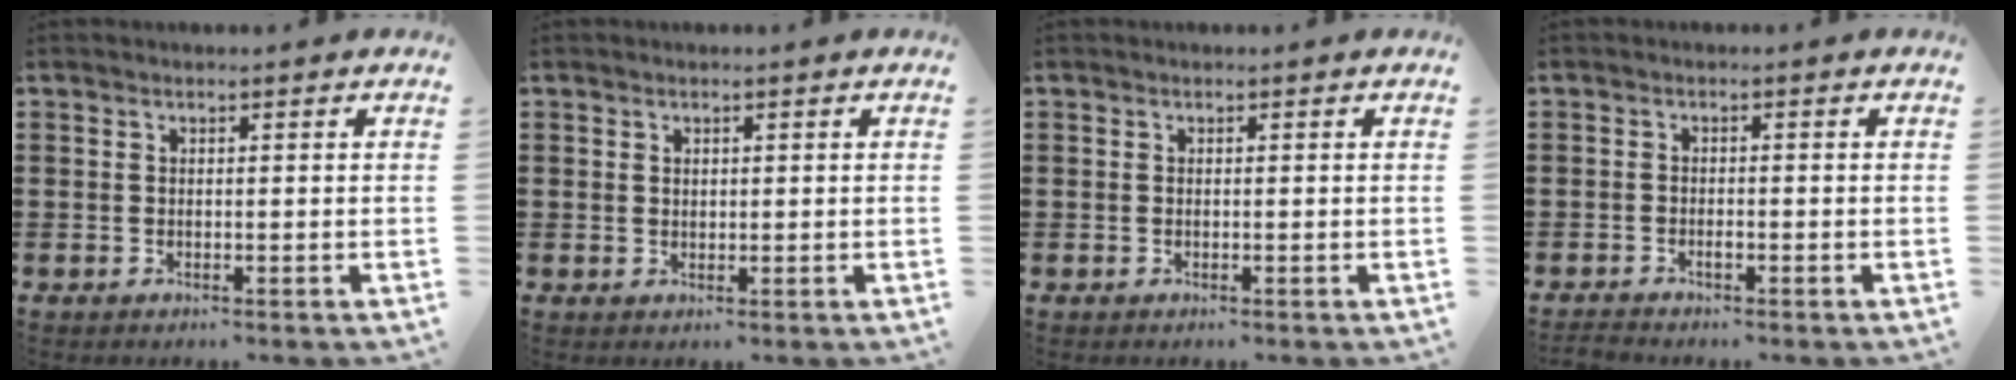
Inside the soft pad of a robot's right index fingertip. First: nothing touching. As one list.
[{"total": 0.8, "force": [0.5, 0.5, 0.3], "torque": [-0.007, 0.004, 0.009]}, {"total": 0.0}, {"total": 1.1, "force": [-0.9, 0.2, 0.6], "torque": [-0.014, -0.004, -0.015]}]